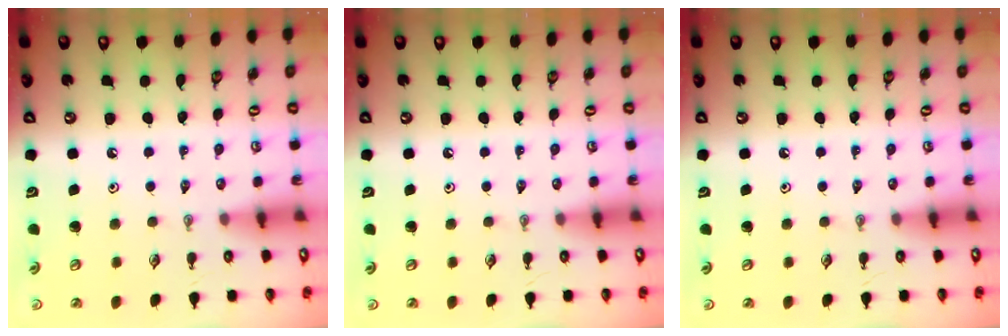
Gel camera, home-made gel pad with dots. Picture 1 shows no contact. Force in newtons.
{"total": 0.0}
{"total": 0.0}